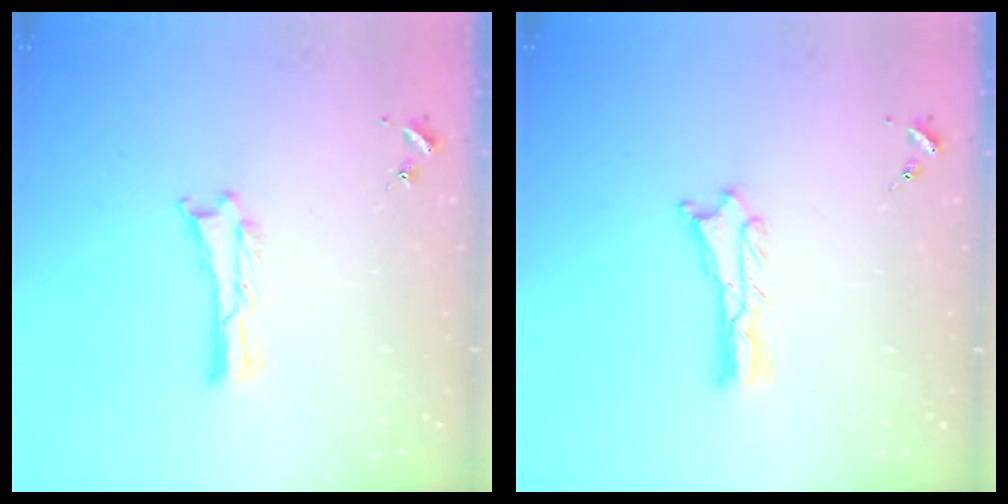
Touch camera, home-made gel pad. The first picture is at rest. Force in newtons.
{"total": 1.3, "press": 1.3, "slide": 0.1}